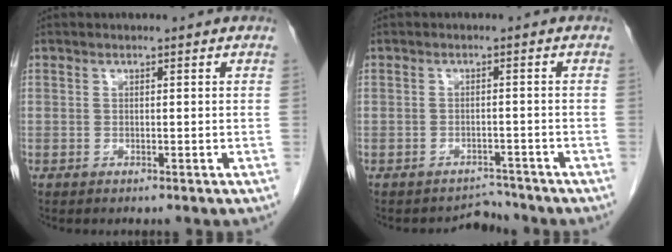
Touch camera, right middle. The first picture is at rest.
{"total": 2.5, "force": [-2.2, 0.5, -1.0], "torque": [0.014, 0.004, -0.029]}